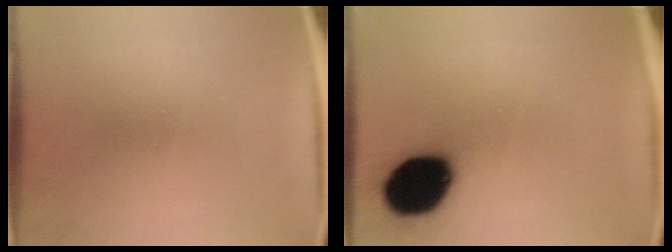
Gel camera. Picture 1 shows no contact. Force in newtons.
{"total": 18.4}